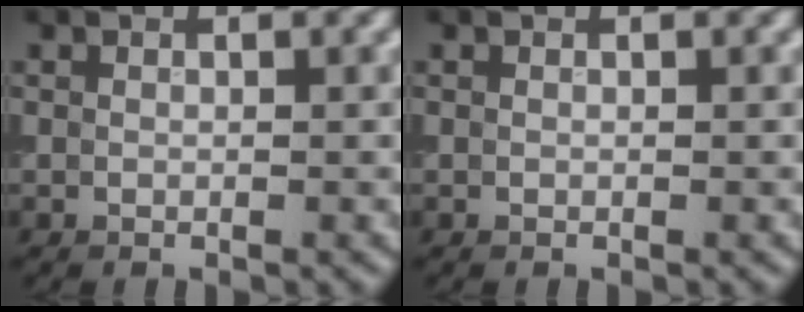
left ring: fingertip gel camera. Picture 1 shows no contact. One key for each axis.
{"total": 0.0}